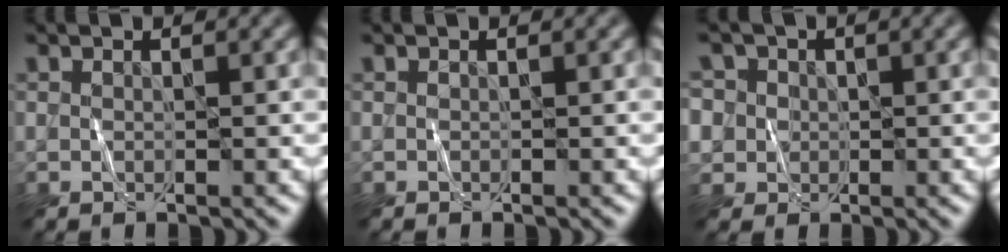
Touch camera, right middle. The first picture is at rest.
{"total": 0.0}
{"total": 6.4, "force": [1.9, 5.7, 2.2], "torque": [-0.057, 0.035, 0.004]}